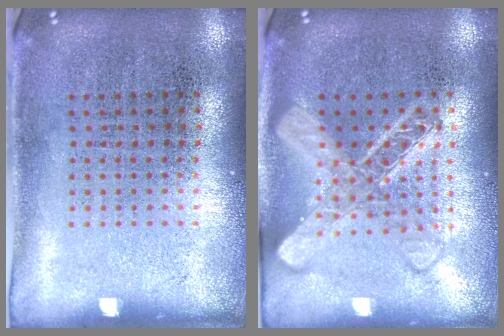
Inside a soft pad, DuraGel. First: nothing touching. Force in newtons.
{"total": 2.4, "press": 2.4, "slide": 0.4}